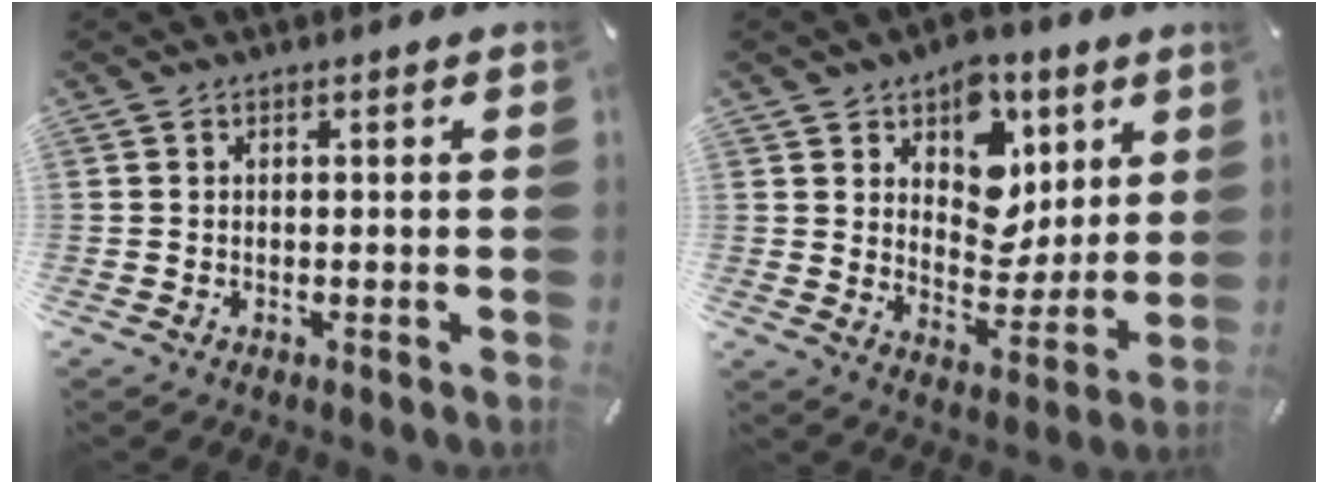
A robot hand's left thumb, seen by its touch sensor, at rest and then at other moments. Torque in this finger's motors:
{"motor_torque": [0.68, -0.26, -0.15, -0.21, 0.02]}